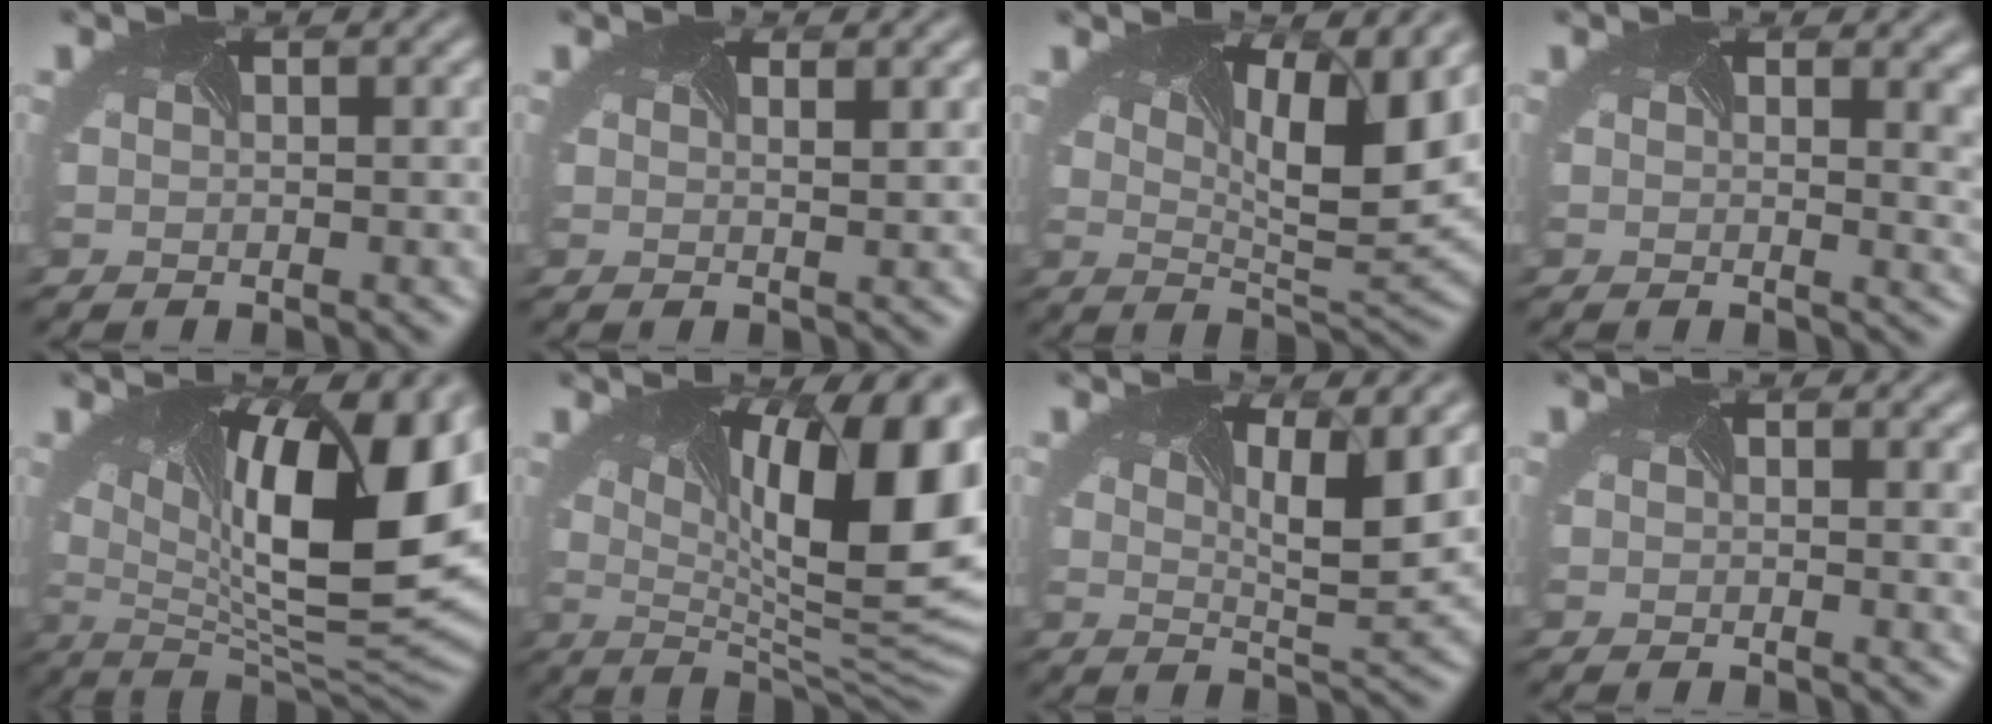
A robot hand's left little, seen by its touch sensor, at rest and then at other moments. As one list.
[{"total": 1.7, "force": [1.0, 0.7, 1.1], "torque": [0.006, 0.011, -0.011]}, {"total": 8.6, "force": [3.5, 2.5, 7.5], "torque": [-0.101, 0.000, 0.050]}, {"total": 7.4, "force": [2.9, 3.9, 5.5], "torque": [-0.059, 0.009, 0.047]}, {"total": 16.2, "force": [3.4, 6.3, 14.5], "torque": [-0.209, -0.008, 0.063]}, {"total": 16.9, "force": [3.5, 6.2, 15.4], "torque": [-0.188, 0.008, 0.053]}, {"total": 4.9, "force": [1.7, 1.2, 4.4], "torque": [-0.062, -0.006, 0.025]}, {"total": 1.9, "force": [1.0, 0.8, 1.5], "torque": [-0.012, 0.002, 0.012]}]